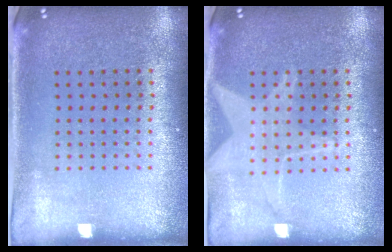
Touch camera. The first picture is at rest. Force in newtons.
{"total": 2.4, "press": 2.4, "slide": 0.3}